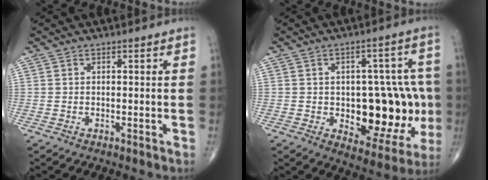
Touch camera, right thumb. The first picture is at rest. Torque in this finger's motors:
{"motor_torque": [0.16, 0.19, 0.41, 0.23, 0.03]}